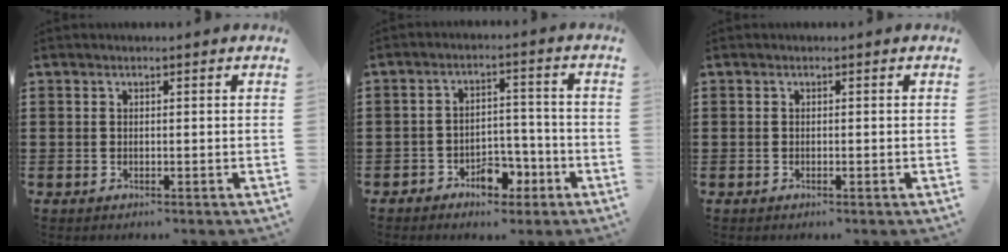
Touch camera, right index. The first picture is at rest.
{"total": 5.7, "force": [-3.7, 3.3, 2.8], "torque": [-0.042, 0.020, -0.066]}
{"total": 0.0}